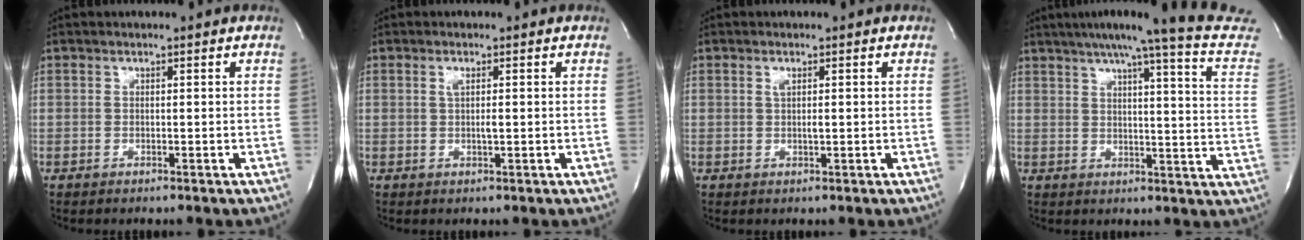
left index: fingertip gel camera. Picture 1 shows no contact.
{"total": 1.8, "force": [0.2, 0.2, 1.7], "torque": [-0.037, -0.001, 0.004]}
{"total": 1.5, "force": [0.3, 0.2, 1.4], "torque": [-0.032, -0.001, 0.007]}
{"total": 19.8, "force": [16.8, -1.1, 10.4], "torque": [-0.150, -0.055, 0.191]}